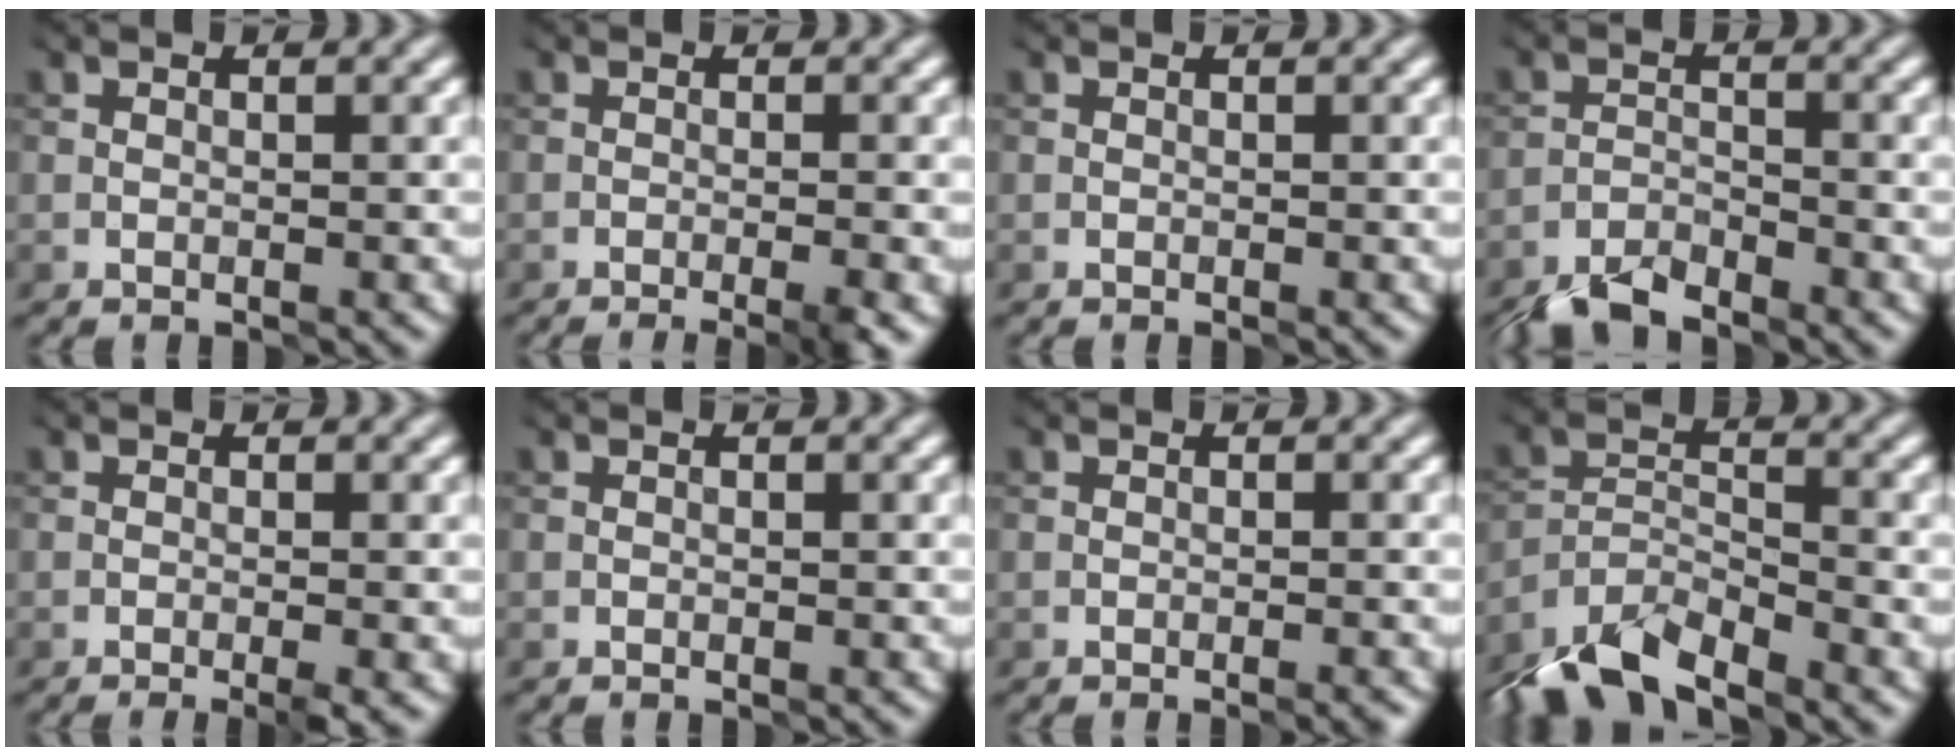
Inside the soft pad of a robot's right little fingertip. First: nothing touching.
{"total": 4.3, "force": [-2.7, 0.6, 3.3], "torque": [-0.058, -0.005, -0.041]}
{"total": 0.0}
{"total": 4.5, "force": [-3.8, 1.3, 1.9], "torque": [-0.030, -0.006, -0.080]}
{"total": 2.4, "force": [-1.4, 0.3, 2.0], "torque": [-0.039, -0.004, -0.023]}
{"total": 0.0}
{"total": 1.0, "force": [-0.8, 0.1, 0.6], "torque": [-0.005, 0.005, -0.013]}
{"total": 7.2, "force": [-5.6, 2.6, 3.7], "torque": [-0.065, -0.009, -0.115]}